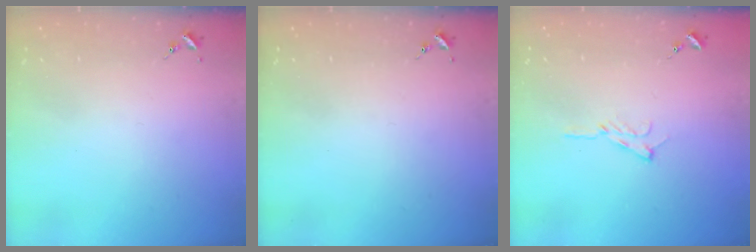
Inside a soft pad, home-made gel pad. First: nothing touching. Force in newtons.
{"total": 0.0}
{"total": 6.5, "press": 6.5, "slide": 0.8}